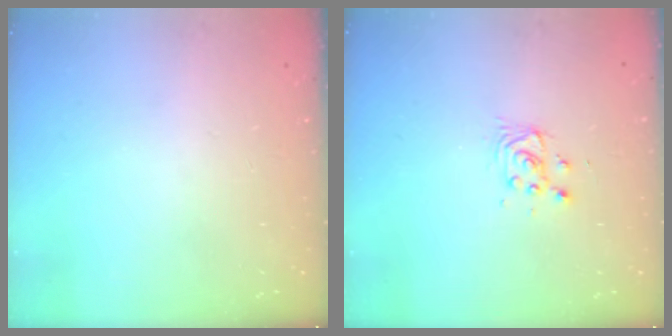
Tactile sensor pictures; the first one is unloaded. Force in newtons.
{"total": 3.5, "press": 3.5, "slide": 0.4}